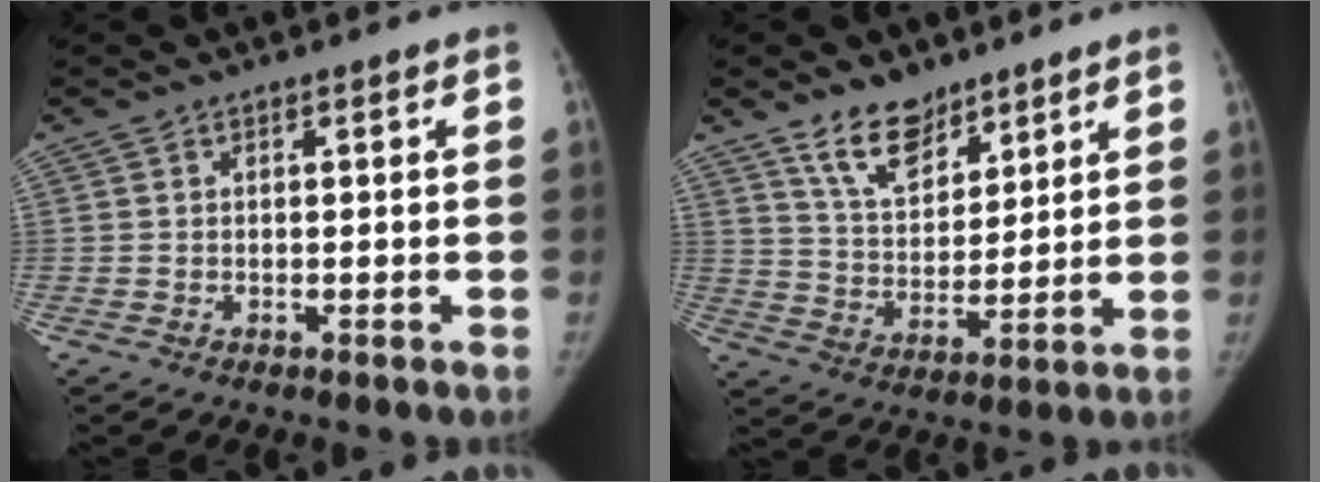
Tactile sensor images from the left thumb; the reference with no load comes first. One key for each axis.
{"total": 10.1, "fx": 7.4, "fy": 5.3, "fz": 4.5, "tx": -0.046, "ty": -0.054, "tz": 0.140}